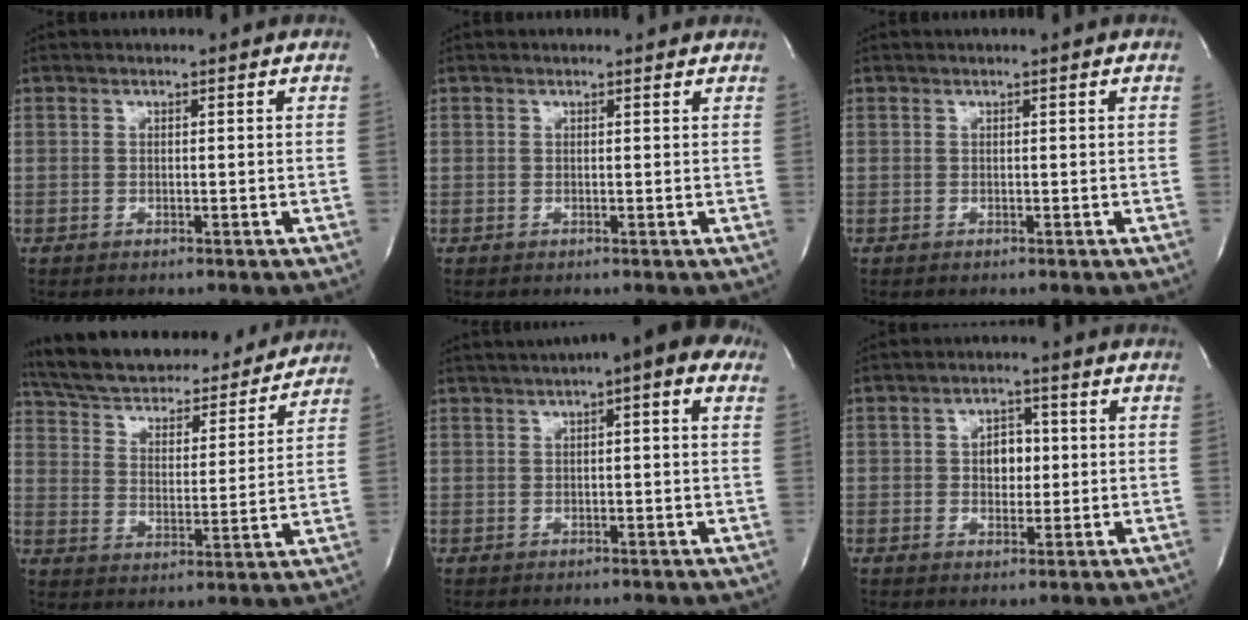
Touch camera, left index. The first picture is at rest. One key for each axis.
{"total": 1.1, "fx": 1.0, "fy": 0.3, "fz": 0.0, "tx": -0.010, "ty": 0.005, "tz": 0.008}
{"total": 0.0}
{"total": 22.7, "fx": 20.4, "fy": 6.1, "fz": 7.7, "tx": -0.136, "ty": 0.010, "tz": 0.294}
{"total": 9.8, "fx": 5.5, "fy": 2.1, "fz": 7.9, "tx": -0.105, "ty": 0.033, "tz": 0.063}
{"total": 4.2, "fx": 0.3, "fy": 2.8, "fz": 3.1, "tx": -0.041, "ty": 0.009, "tz": 0.005}